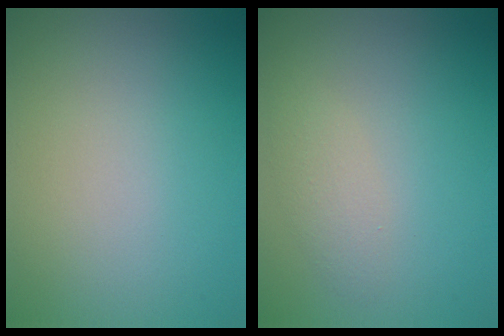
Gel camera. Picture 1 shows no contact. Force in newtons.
{"total": 1.6, "press": 1.6, "slide": 0.1}